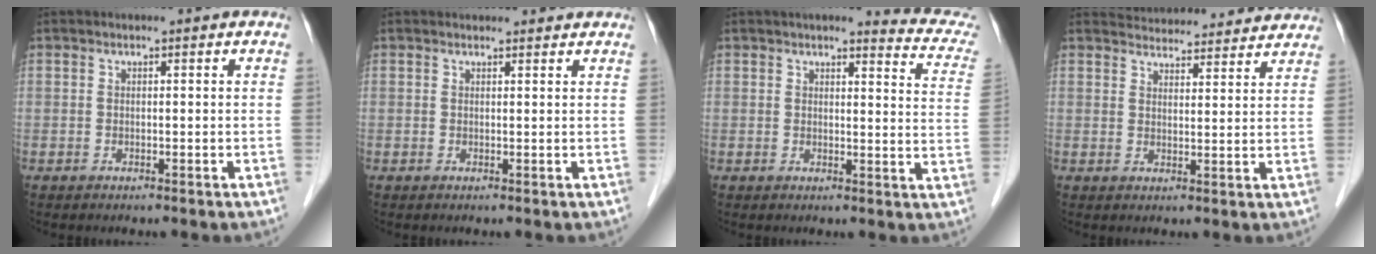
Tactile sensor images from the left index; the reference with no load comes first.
{"total": 2.4, "force": [2.4, 0.4, 0.3], "torque": [-0.009, 0.008, 0.022]}
{"total": 9.7, "force": [9.0, 0.8, 3.5], "torque": [-0.023, -0.039, 0.071]}
{"total": 13.0, "force": [12.6, 2.0, 2.2], "torque": [-0.018, 0.012, 0.148]}